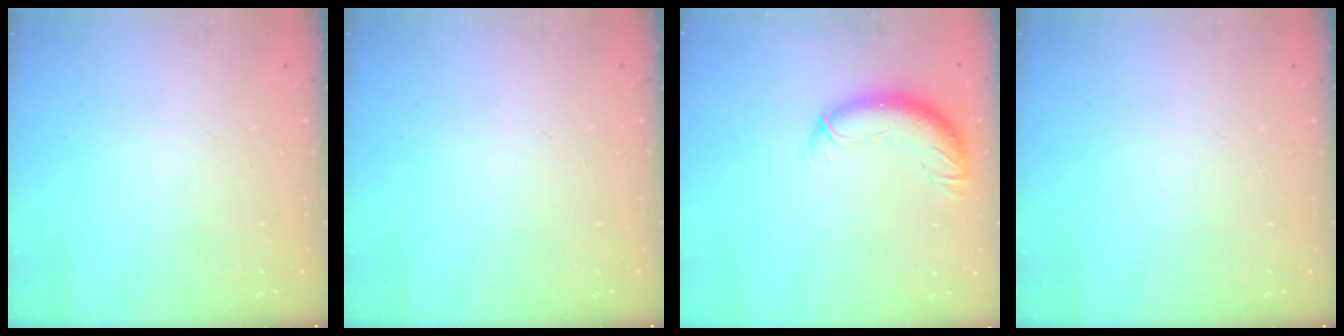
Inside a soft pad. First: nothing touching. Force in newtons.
{"total": 0.0}
{"total": 10.8, "press": 10.4, "slide": 2.9}
{"total": 0.0}